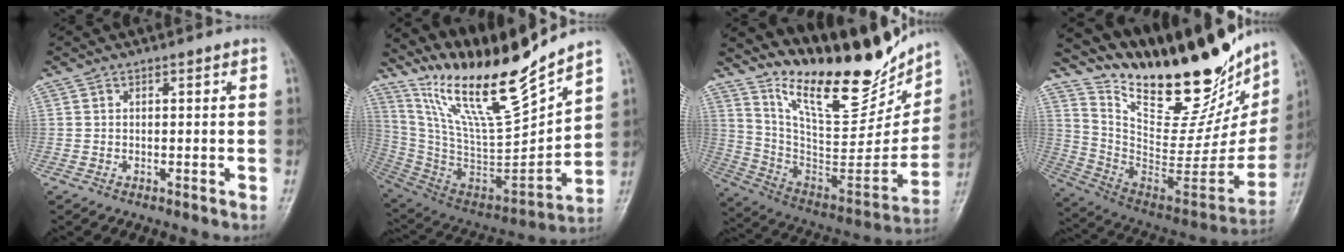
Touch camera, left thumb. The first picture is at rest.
{"total": 22.7, "force": [18.5, 2.7, 12.9], "torque": [-0.187, -0.107, 0.347]}
{"total": 25.2, "force": [19.3, 8.4, 13.8], "torque": [-0.167, -0.107, 0.320]}
{"total": 31.9, "force": [23.6, 12.2, 17.7], "torque": [-0.244, -0.111, 0.372]}